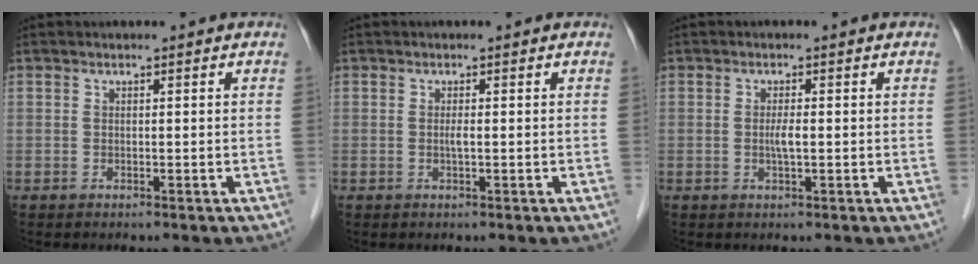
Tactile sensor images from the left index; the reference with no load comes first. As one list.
[{"total": 0.8, "force": [-0.1, 0.0, 0.8], "torque": [-0.018, -0.001, -0.002]}, {"total": 1.7, "force": [-0.1, 0.2, 1.7], "torque": [-0.035, 0.000, -0.002]}]